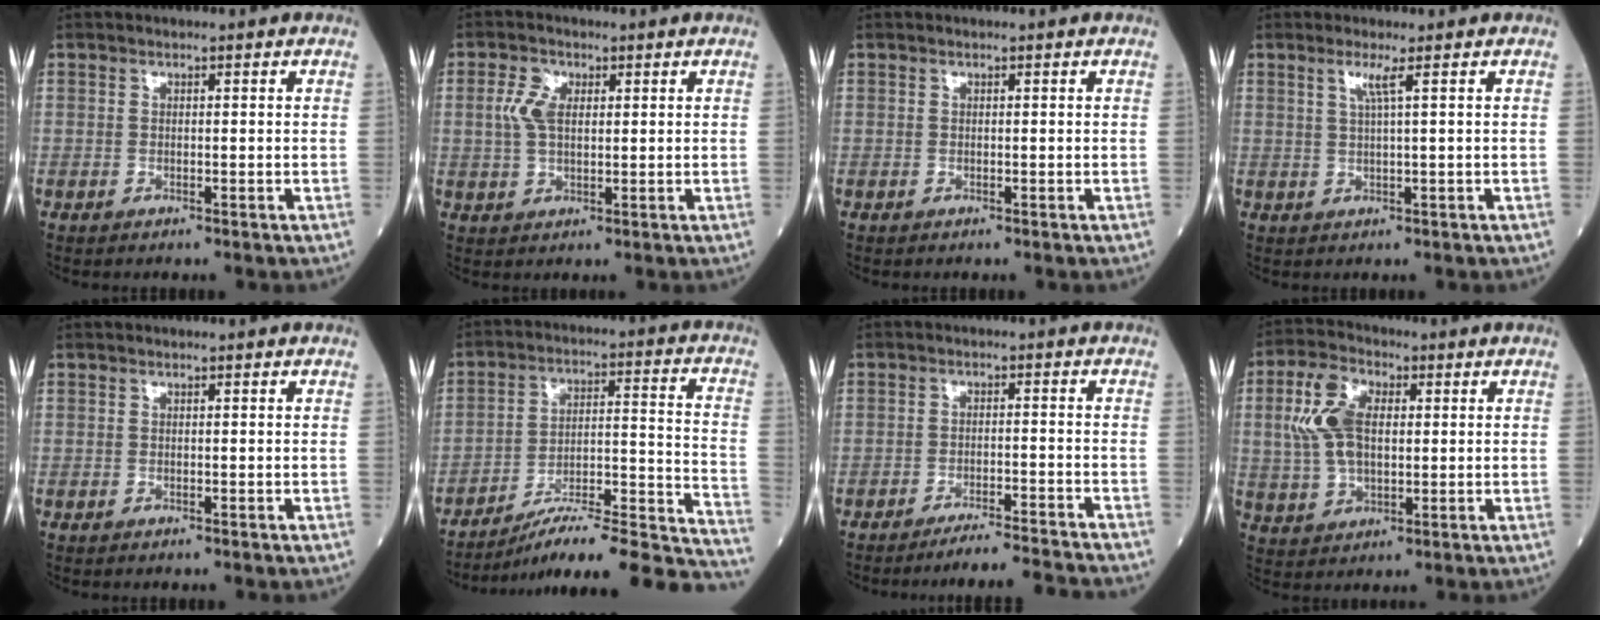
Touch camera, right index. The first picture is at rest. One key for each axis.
{"total": 4.1, "fx": 1.0, "fy": 2.3, "fz": 3.2, "tx": -0.077, "ty": 0.009, "tz": 0.021}
{"total": 0.0}
{"total": 2.2, "fx": 1.0, "fy": -0.6, "fz": 1.9, "tx": -0.042, "ty": -0.001, "tz": 0.021}
{"total": 0.0}
{"total": 24.0, "fx": -21.7, "fy": 0.5, "fz": 10.2, "tx": -0.084, "ty": 0.013, "tz": -0.314}
{"total": 8.4, "fx": -8.1, "fy": -1.7, "fz": 1.4, "tx": -0.012, "ty": -0.008, "tz": -0.125}
{"total": 9.4, "fx": 1.7, "fy": 5.2, "fz": 7.6, "tx": -0.174, "ty": 0.019, "tz": 0.036}